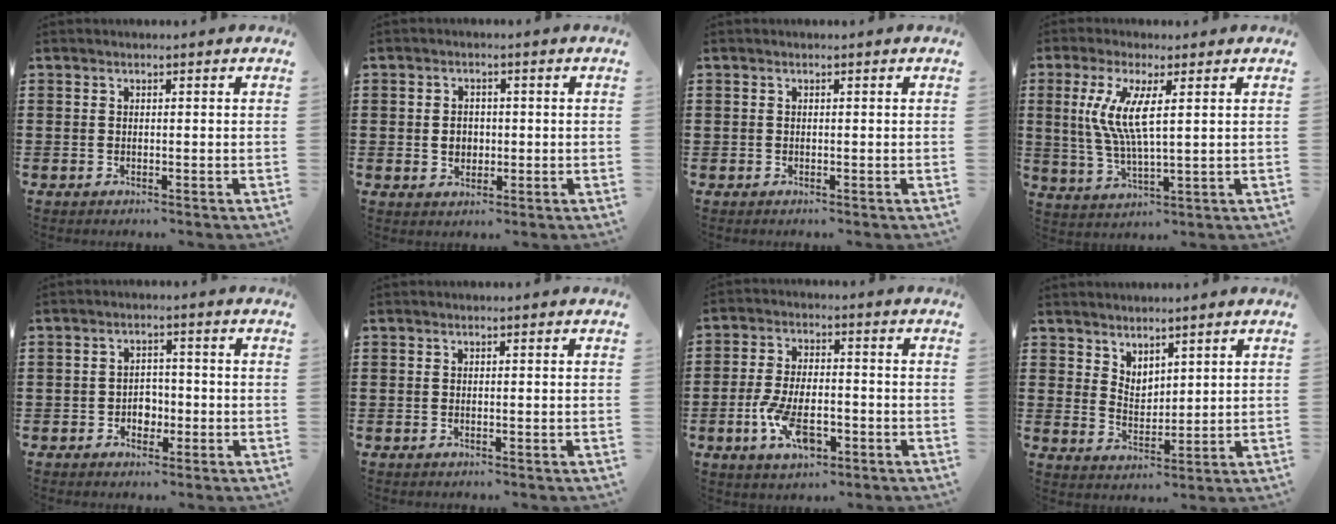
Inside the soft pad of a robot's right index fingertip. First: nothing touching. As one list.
[{"total": 2.8, "force": [-0.1, 2.3, 1.6], "torque": [-0.027, 0.003, -0.007]}, {"total": 0.0}, {"total": 7.9, "force": [1.9, 1.9, 7.5], "torque": [-0.170, -0.007, 0.025]}, {"total": 2.9, "force": [-1.1, 2.4, 1.3], "torque": [-0.031, 0.005, -0.024]}, {"total": 0.0}, {"total": 7.8, "force": [-3.0, 3.7, 6.1], "torque": [-0.133, 0.000, -0.057]}, {"total": 3.4, "force": [3.2, 1.2, -0.2], "torque": [-0.007, -0.007, 0.062]}]